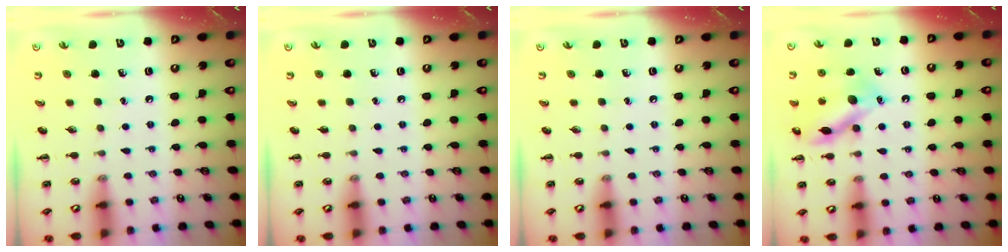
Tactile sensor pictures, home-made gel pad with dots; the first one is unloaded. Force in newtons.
{"total": 0.0}
{"total": 0.0}
{"total": 13.2, "press": 13.2, "slide": 1.0}